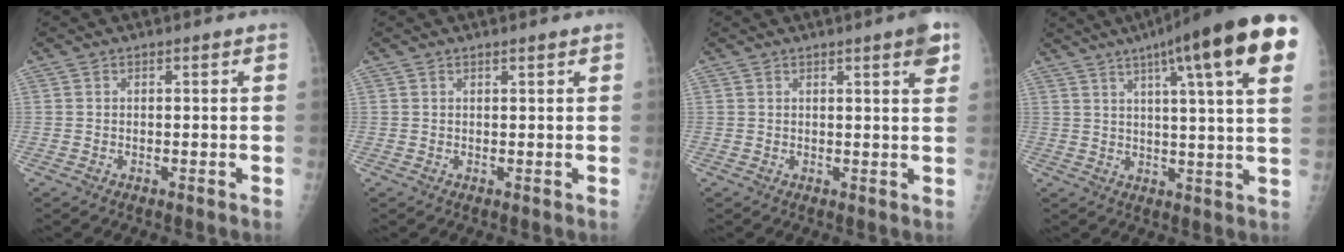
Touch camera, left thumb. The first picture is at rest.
{"total": 0.7, "force": [0.6, 0.0, 0.4], "torque": [-0.008, -0.003, 0.011]}
{"total": 4.0, "force": [2.2, 0.4, 3.4], "torque": [-0.038, -0.009, 0.026]}
{"total": 22.3, "force": [11.2, 3.0, 19.1], "torque": [-0.272, -0.009, 0.139]}